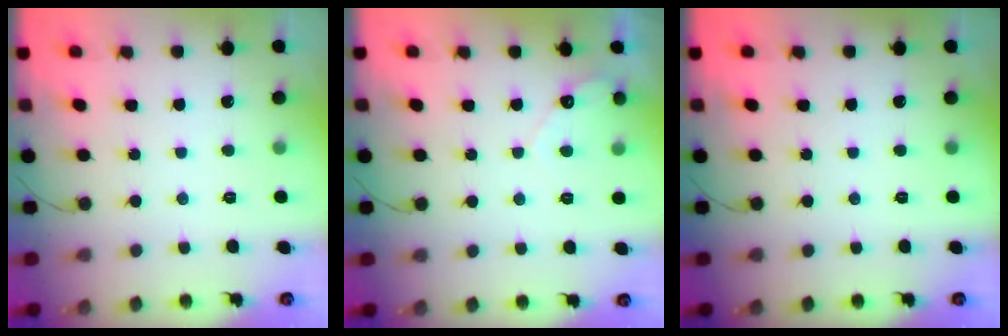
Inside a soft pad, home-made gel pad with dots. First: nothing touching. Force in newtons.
{"total": 3.5, "press": 3.5, "slide": 0.2}
{"total": 0.0}